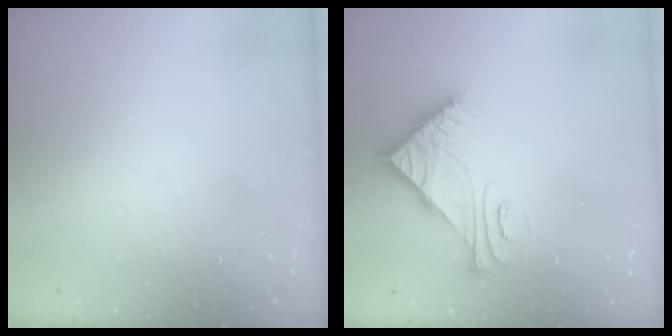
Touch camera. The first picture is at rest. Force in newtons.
{"total": 6.8, "press": 6.8, "slide": 0.1}